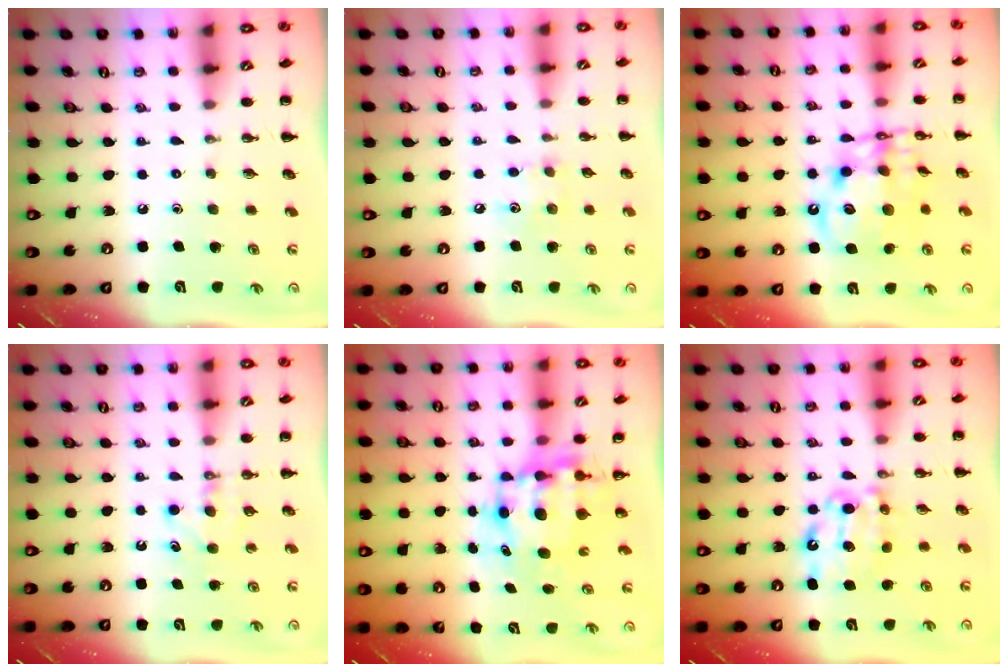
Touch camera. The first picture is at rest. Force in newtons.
{"total": 7.2, "press": 7.1, "slide": 1.2}
{"total": 13.9, "press": 13.5, "slide": 3.3}
{"total": 5.6, "press": 5.3, "slide": 1.6}
{"total": 8.6, "press": 8.2, "slide": 2.3}
{"total": 10.0, "press": 10.0, "slide": 0.8}